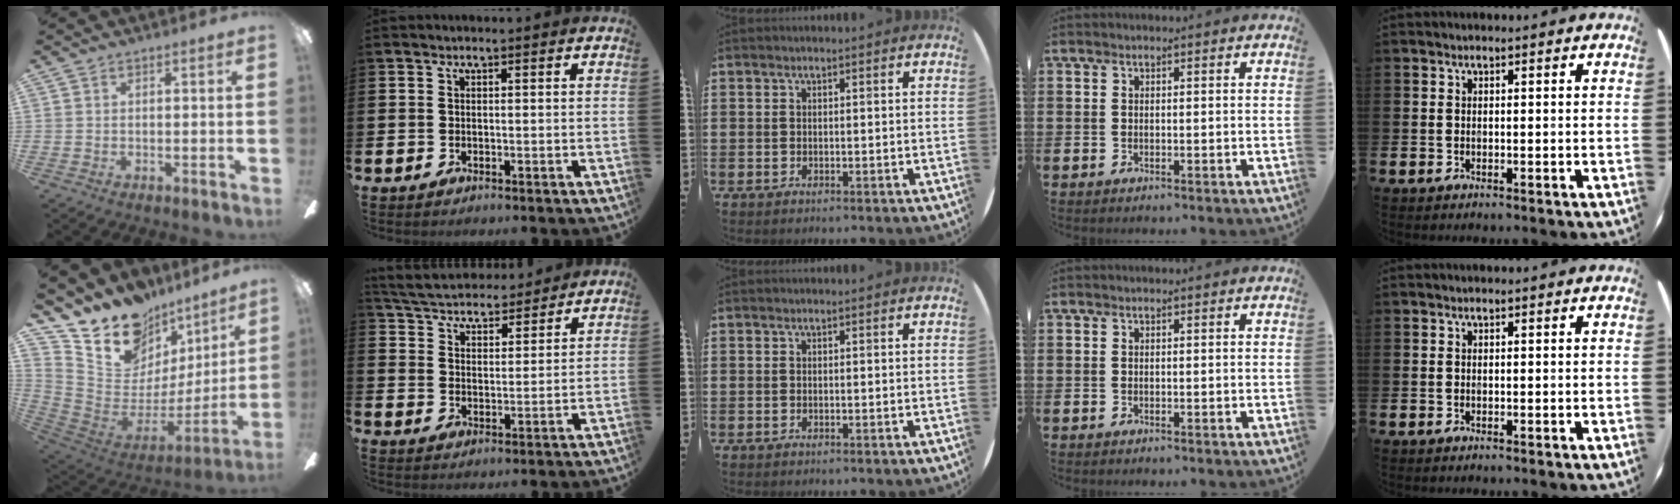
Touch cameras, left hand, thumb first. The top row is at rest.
{"thumb": {"total": 16.3, "force": [12.9, 9.2, 3.7], "torque": [-0.082, -0.112, 0.245]}, "index": {"total": 5.3, "force": [5.1, 1.2, 0.4], "torque": [-0.034, -0.037, 0.090]}}